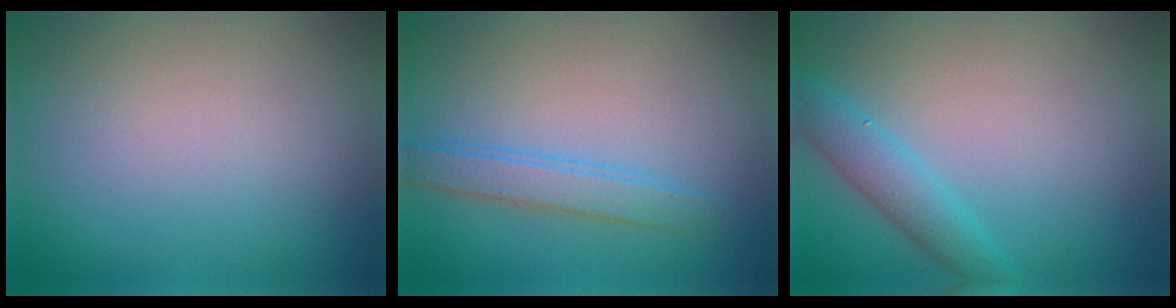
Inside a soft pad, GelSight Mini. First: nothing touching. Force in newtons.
{"total": 2.5, "press": 2.5, "slide": 0.1}
{"total": 2.9, "press": 2.9, "slide": 0.2}